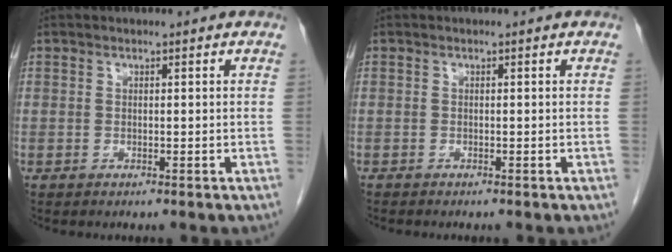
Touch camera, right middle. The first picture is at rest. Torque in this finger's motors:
{"motor_torque": [-0.38, -0.03, 0.00, 0.01]}